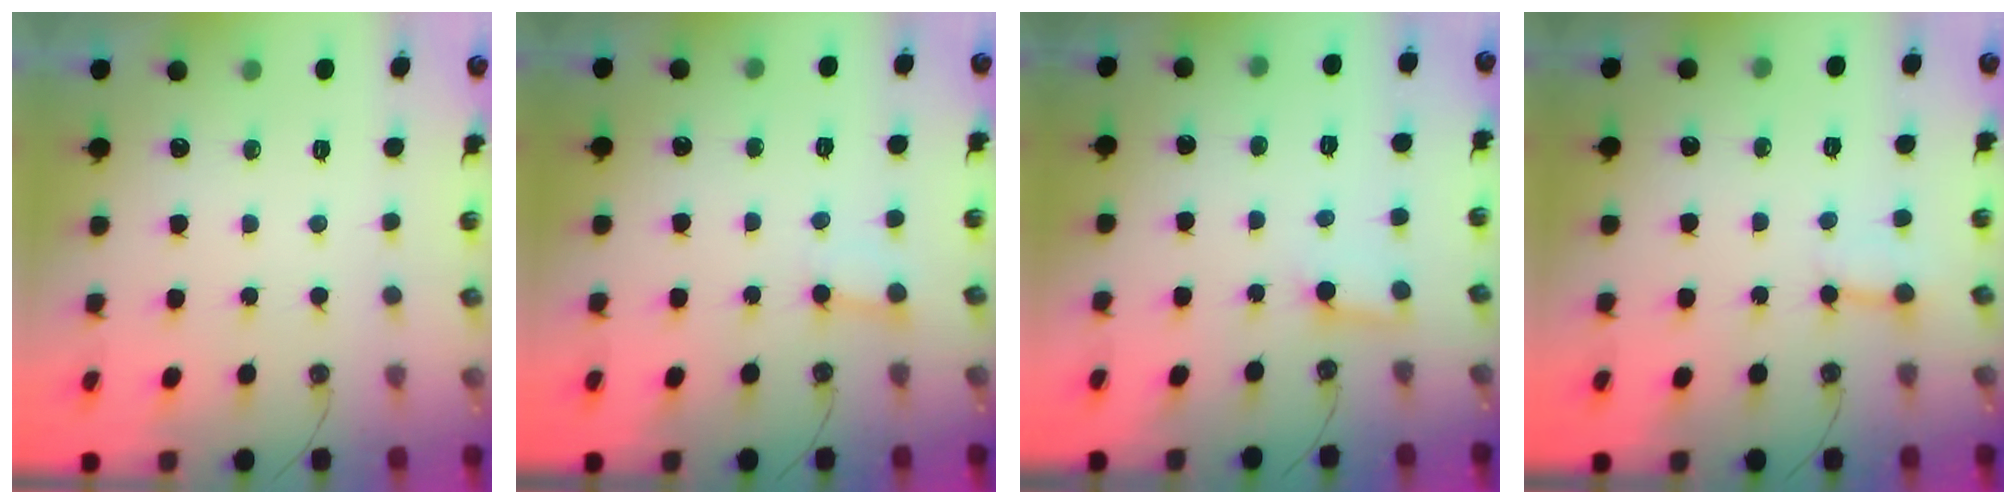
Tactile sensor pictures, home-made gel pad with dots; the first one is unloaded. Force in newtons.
{"total": 2.5, "press": 2.5, "slide": 0.2}
{"total": 2.8, "press": 2.8, "slide": 0.3}
{"total": 3.0, "press": 2.9, "slide": 0.5}